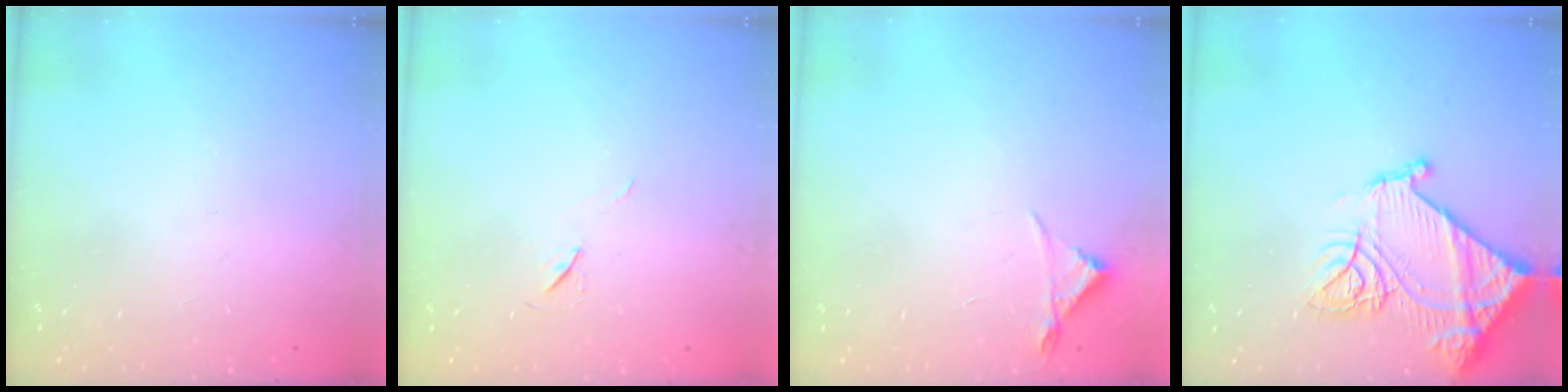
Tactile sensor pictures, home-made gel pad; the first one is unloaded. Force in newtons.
{"total": 6.4, "press": 5.8, "slide": 2.5}
{"total": 3.0, "press": 2.9, "slide": 0.5}
{"total": 19.9, "press": 19.8, "slide": 2.1}